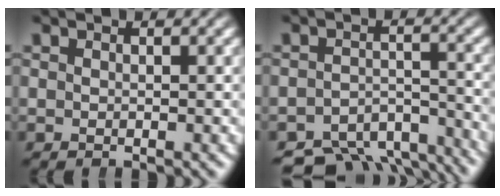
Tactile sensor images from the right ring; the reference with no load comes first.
{"total": 8.0, "force": [-6.7, 3.2, 2.9], "torque": [-0.020, -0.019, -0.111]}